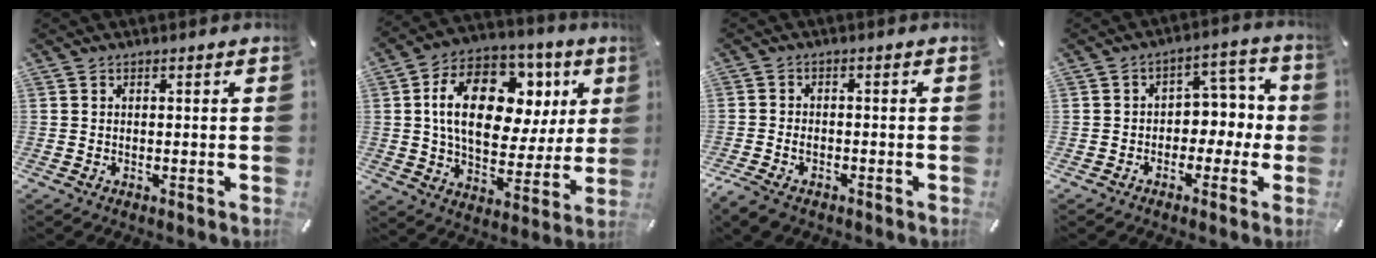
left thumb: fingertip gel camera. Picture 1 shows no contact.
{"total": 20.5, "force": [6.0, 13.3, 14.5], "torque": [-0.237, -0.009, 0.105]}
{"total": 3.5, "force": [-1.9, 2.3, 1.7], "torque": [-0.043, 0.005, -0.039]}
{"total": 7.0, "force": [-0.8, 5.8, 3.8], "torque": [-0.047, 0.008, -0.022]}